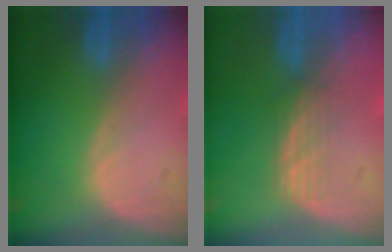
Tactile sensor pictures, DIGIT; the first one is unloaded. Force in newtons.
{"total": 2.8, "press": 2.6, "slide": 1.0}